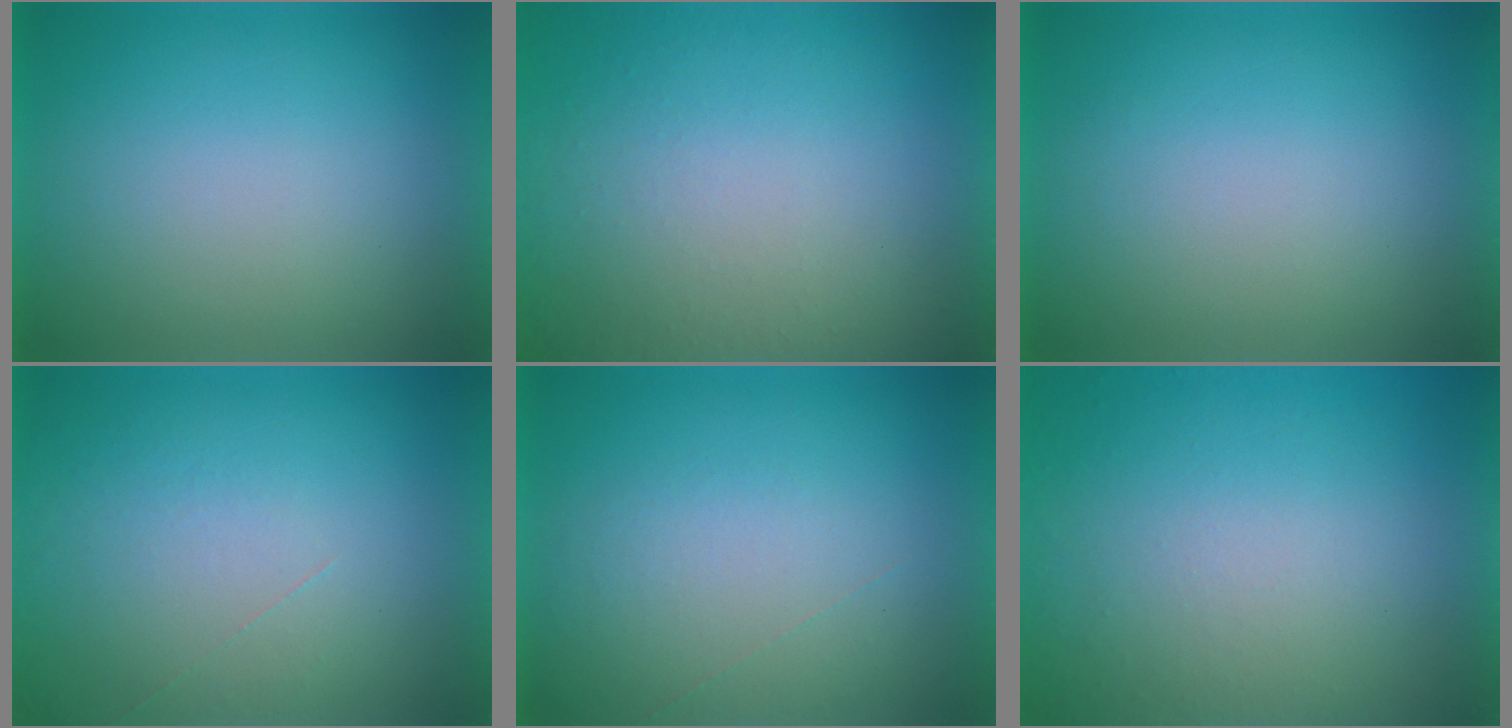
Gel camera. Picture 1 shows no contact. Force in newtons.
{"total": 9.8}
{"total": 0.0}
{"total": 1.2}
{"total": 1.0}
{"total": 8.3}